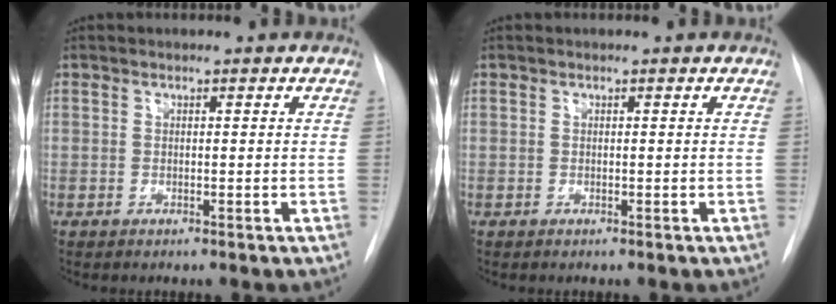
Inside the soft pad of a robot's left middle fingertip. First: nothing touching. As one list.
[{"total": 0.0}]